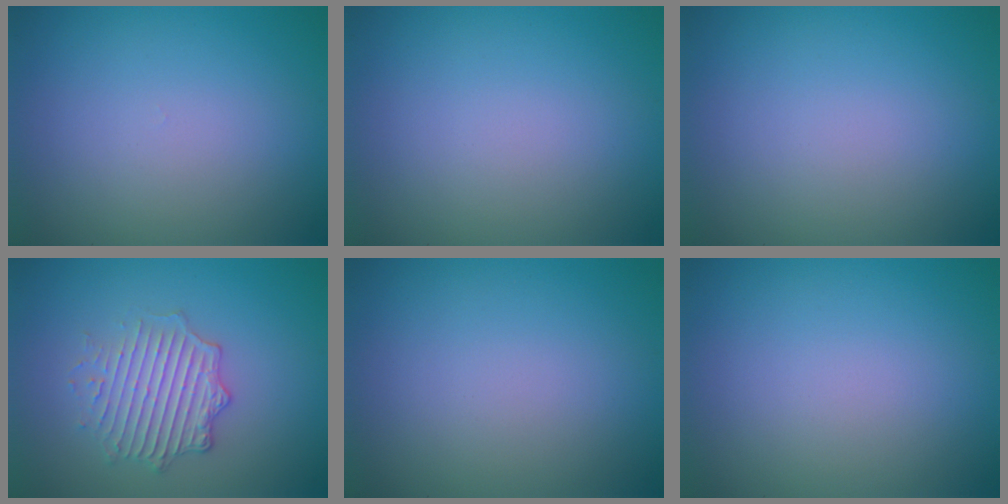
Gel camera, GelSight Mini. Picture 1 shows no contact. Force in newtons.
{"total": 0.0}
{"total": 0.0}
{"total": 3.7, "press": 3.3, "slide": 1.5}
{"total": 0.0}
{"total": 0.0}